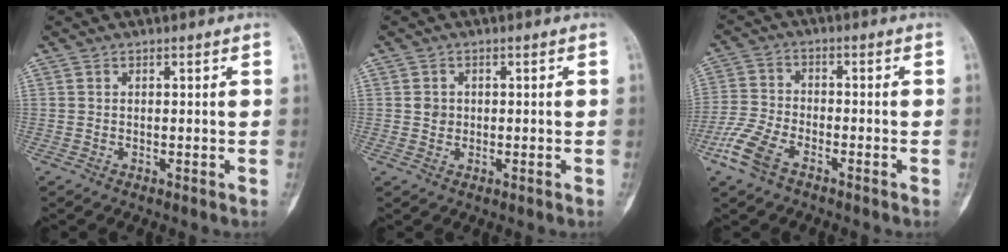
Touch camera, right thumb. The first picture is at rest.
{"total": 1.9, "force": [0.0, 1.7, 0.8], "torque": [-0.004, 0.004, 0.001]}
{"total": 8.1, "force": [-4.9, 3.9, 5.2], "torque": [-0.126, 0.013, -0.100]}